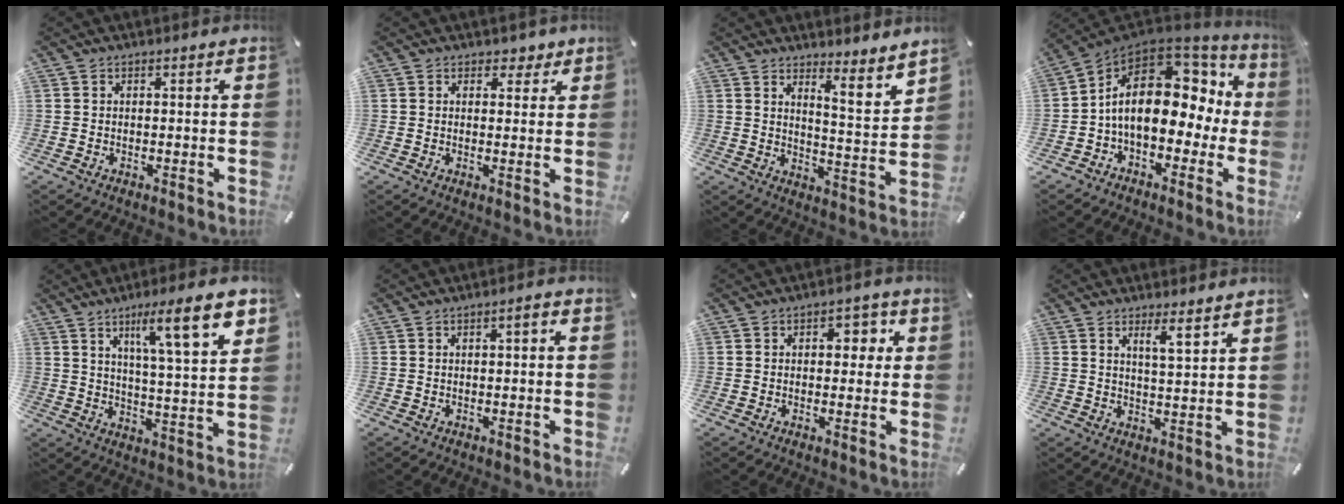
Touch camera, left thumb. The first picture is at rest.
{"total": 2.9, "force": [1.7, 2.2, 0.8], "torque": [0.004, -0.002, 0.026]}
{"total": 6.3, "force": [5.8, 0.8, 2.3], "torque": [-0.028, -0.066, 0.096]}
{"total": 16.4, "force": [1.7, 10.8, 12.2], "torque": [-0.223, -0.009, 0.028]}
{"total": 15.5, "force": [8.4, 2.8, 12.7], "torque": [-0.185, -0.045, 0.124]}
{"total": 2.0, "force": [-0.3, 0.5, 1.9], "torque": [-0.034, 0.004, -0.007]}
{"total": 4.7, "force": [0.8, 3.1, 3.5], "torque": [-0.034, -0.003, 0.001]}
{"total": 4.9, "force": [3.7, 0.1, 3.3], "torque": [-0.058, -0.023, 0.059]}